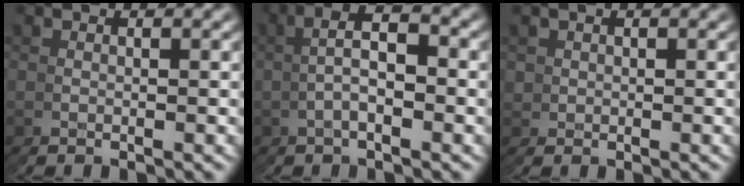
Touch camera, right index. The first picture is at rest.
{"total": 5.4, "force": [0.8, 3.3, 4.2], "torque": [-0.048, 0.015, -0.004]}
{"total": 1.8, "force": [-0.1, 1.8, -0.2], "torque": [0.011, -0.010, 0.007]}